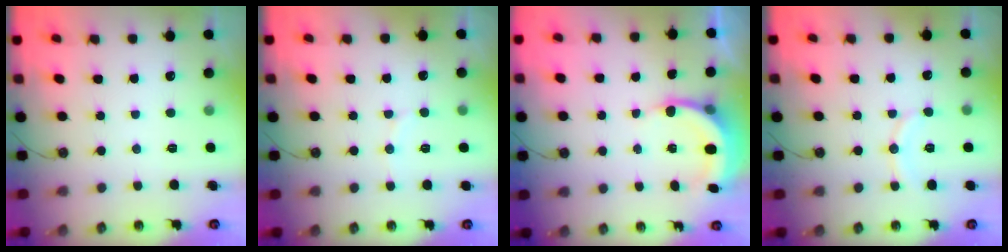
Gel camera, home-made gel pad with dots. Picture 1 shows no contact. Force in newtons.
{"total": 5.5, "press": 5.3, "slide": 1.6}
{"total": 6.9, "press": 6.8, "slide": 1.0}
{"total": 7.6, "press": 7.6, "slide": 0.8}